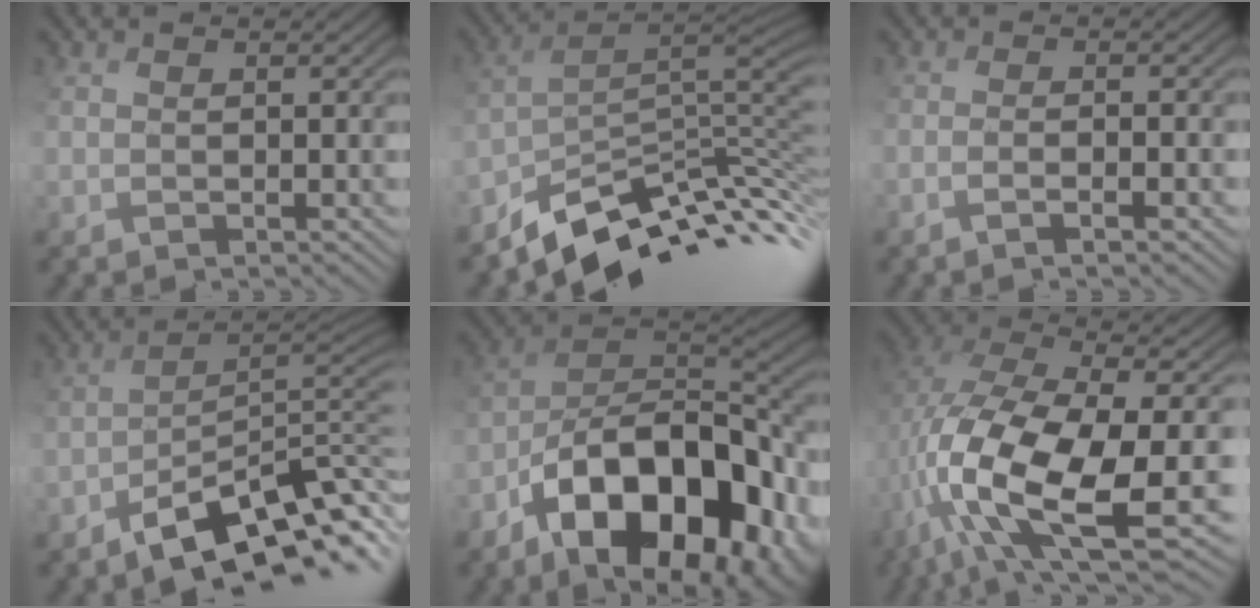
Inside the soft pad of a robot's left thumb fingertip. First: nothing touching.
{"total": 9.1, "force": [-6.1, 3.2, 5.9], "torque": [-0.115, 0.012, -0.101]}
{"total": 2.5, "force": [-1.6, 0.3, 1.9], "torque": [-0.031, 0.010, -0.038]}
{"total": 12.3, "force": [-8.1, 4.2, 8.3], "torque": [-0.142, -0.014, -0.124]}
{"total": 17.7, "force": [-9.0, 9.8, 11.6], "torque": [-0.199, -0.024, -0.143]}
{"total": 15.3, "force": [-3.2, 7.7, 12.8], "torque": [-0.291, -0.033, -0.030]}